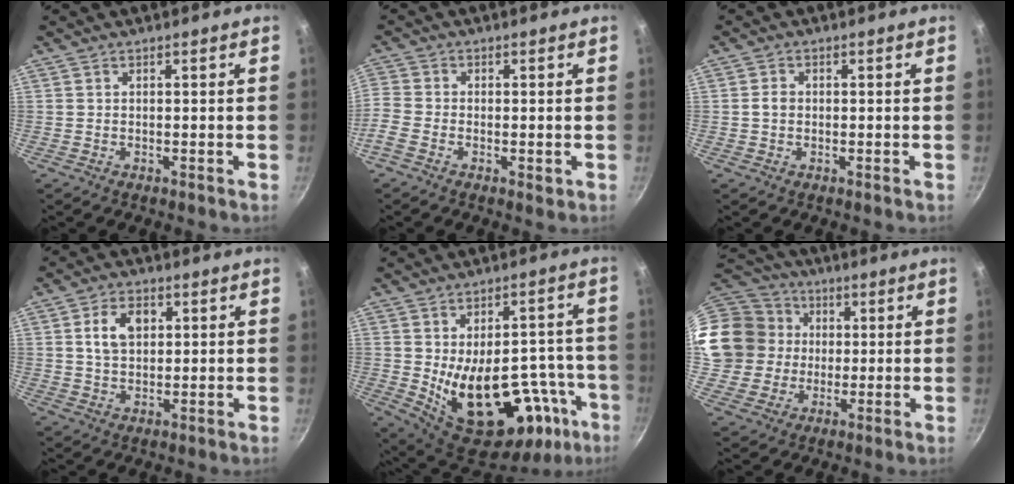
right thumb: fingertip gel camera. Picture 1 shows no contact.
{"total": 4.9, "force": [-2.1, 3.0, 3.2], "torque": [-0.079, 0.002, -0.056]}
{"total": 1.9, "force": [-0.1, 1.5, 1.1], "torque": [-0.014, 0.007, -0.003]}
{"total": 6.9, "force": [1.8, 4.7, 4.7], "torque": [-0.066, 0.001, 0.029]}
{"total": 25.6, "force": [-7.5, 14.5, 19.7], "torque": [-0.232, 0.015, -0.076]}
{"total": 19.3, "force": [2.5, 17.6, 7.5], "torque": [-0.140, 0.036, 0.051]}